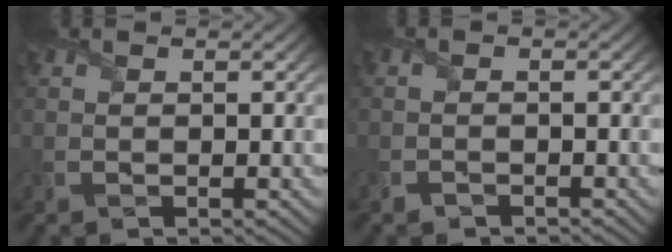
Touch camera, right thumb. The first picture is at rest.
{"total": 1.1, "force": [-1.1, 0.2, -0.1], "torque": [0.002, -0.001, -0.024]}